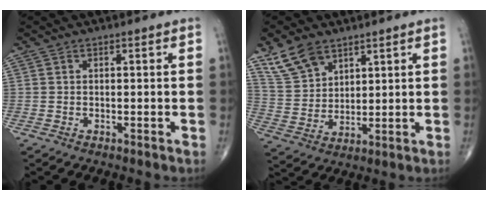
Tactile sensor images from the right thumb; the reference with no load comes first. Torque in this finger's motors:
{"motor_torque": [0.12, 0.88, 0.04, 0.01, 0.01]}